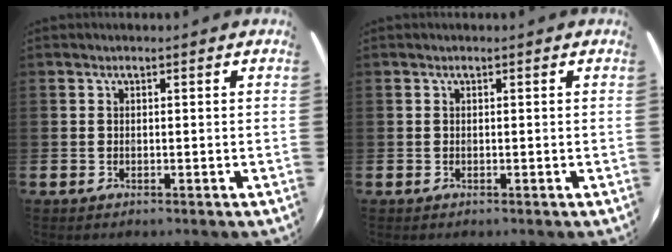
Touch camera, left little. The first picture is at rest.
{"total": 0.0}